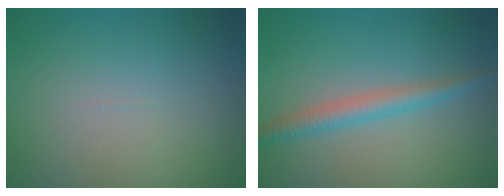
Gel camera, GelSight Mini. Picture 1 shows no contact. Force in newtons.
{"total": 2.4, "press": 2.4, "slide": 0.0}